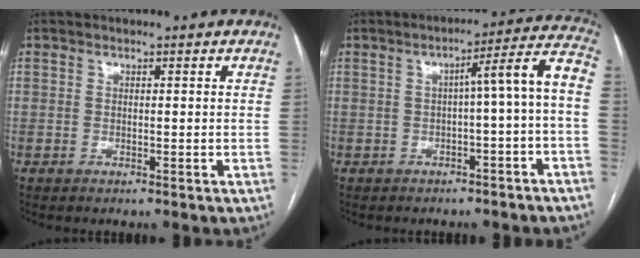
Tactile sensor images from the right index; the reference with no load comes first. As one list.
[{"total": 8.4, "force": [-1.3, -0.1, 8.3], "torque": [-0.102, 0.031, -0.021]}]